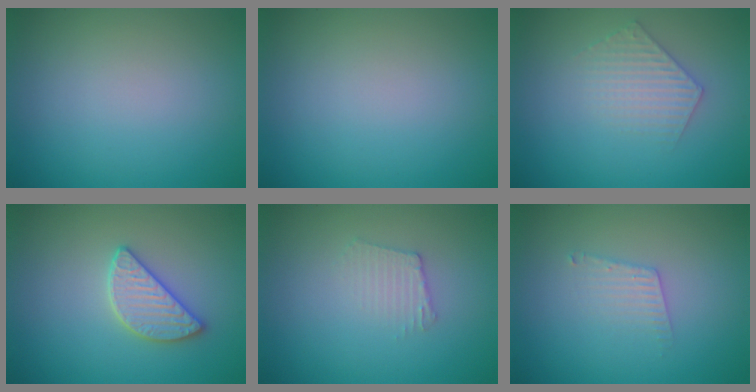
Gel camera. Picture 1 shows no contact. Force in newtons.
{"total": 0.0}
{"total": 2.4, "press": 2.4, "slide": 0.3}
{"total": 2.8, "press": 2.8, "slide": 0.5}
{"total": 1.7, "press": 1.7, "slide": 0.2}
{"total": 1.7, "press": 1.7, "slide": 0.0}